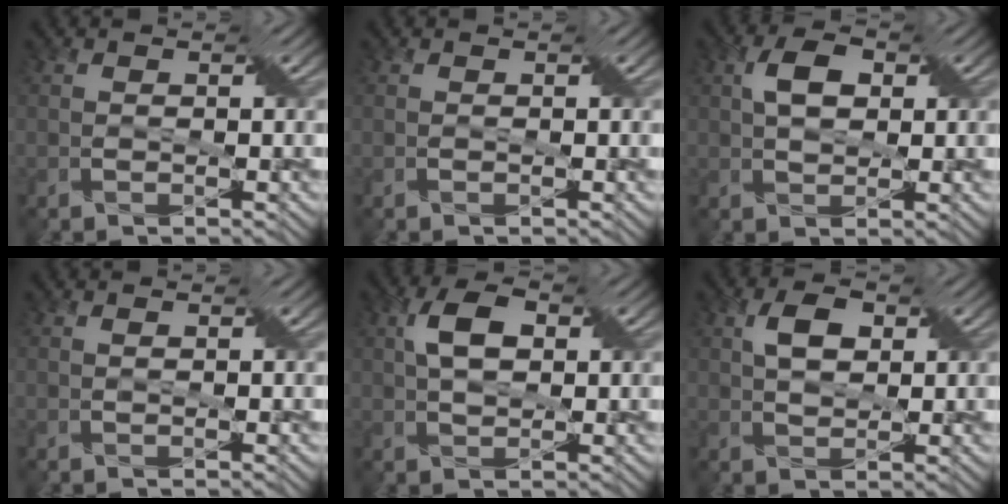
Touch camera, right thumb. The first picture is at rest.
{"total": 0.0}
{"total": 4.3, "force": [1.3, 2.5, 3.3], "torque": [-0.062, 0.009, 0.021]}
{"total": 0.7, "force": [0.4, -0.2, 0.6], "torque": [-0.010, 0.004, 0.007]}
{"total": 5.6, "force": [1.5, 3.0, 4.5], "torque": [-0.088, 0.013, 0.022]}
{"total": 4.1, "force": [1.6, 2.2, 3.0], "torque": [-0.058, 0.008, 0.026]}